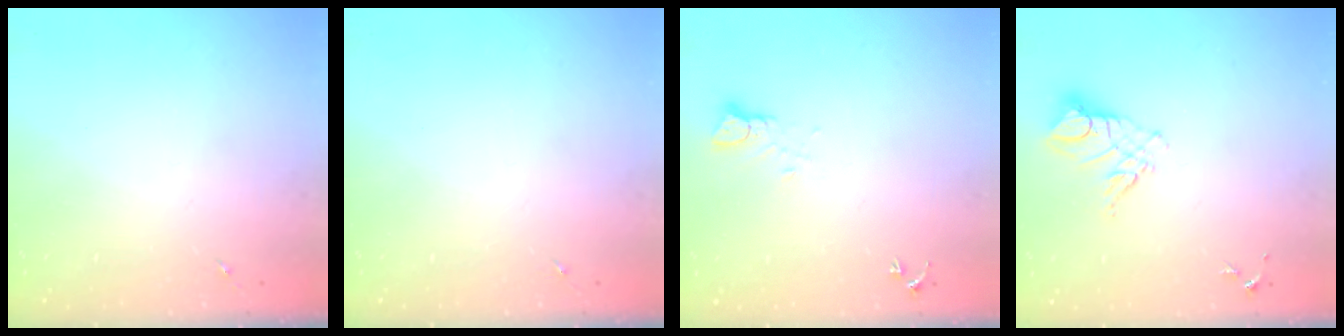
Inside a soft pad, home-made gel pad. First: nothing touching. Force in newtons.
{"total": 0.0}
{"total": 3.5, "press": 3.5, "slide": 0.3}
{"total": 9.9, "press": 9.8, "slide": 1.1}